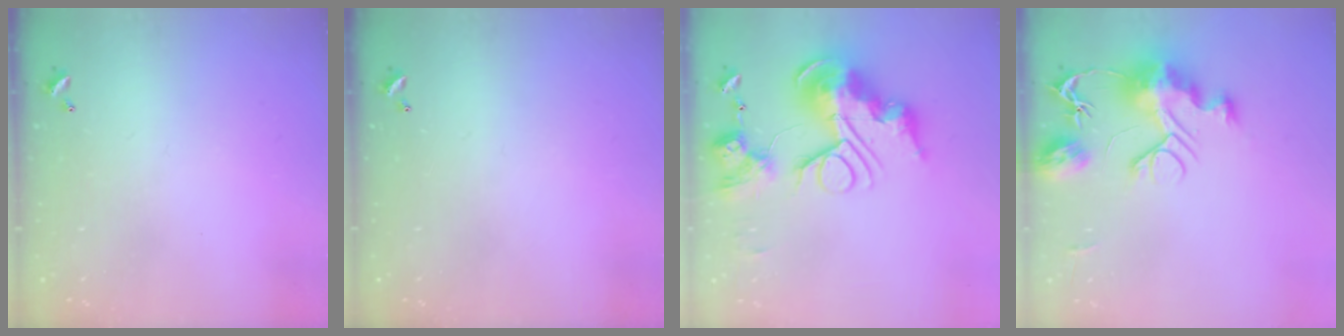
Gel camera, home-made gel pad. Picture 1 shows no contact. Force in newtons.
{"total": 0.0}
{"total": 0.7, "press": 0.7, "slide": 0.0}
{"total": 13.2, "press": 13.2, "slide": 1.1}